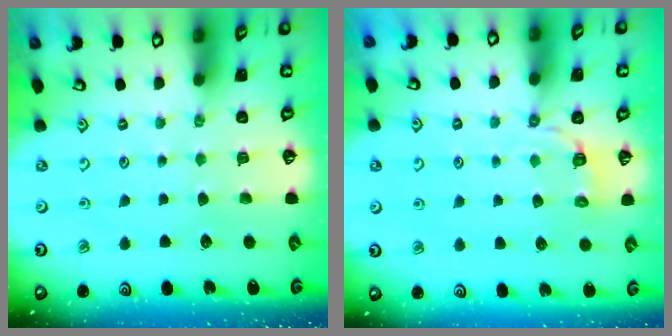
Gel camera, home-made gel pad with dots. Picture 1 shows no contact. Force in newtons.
{"total": 3.0, "press": 1.6, "slide": 2.5}